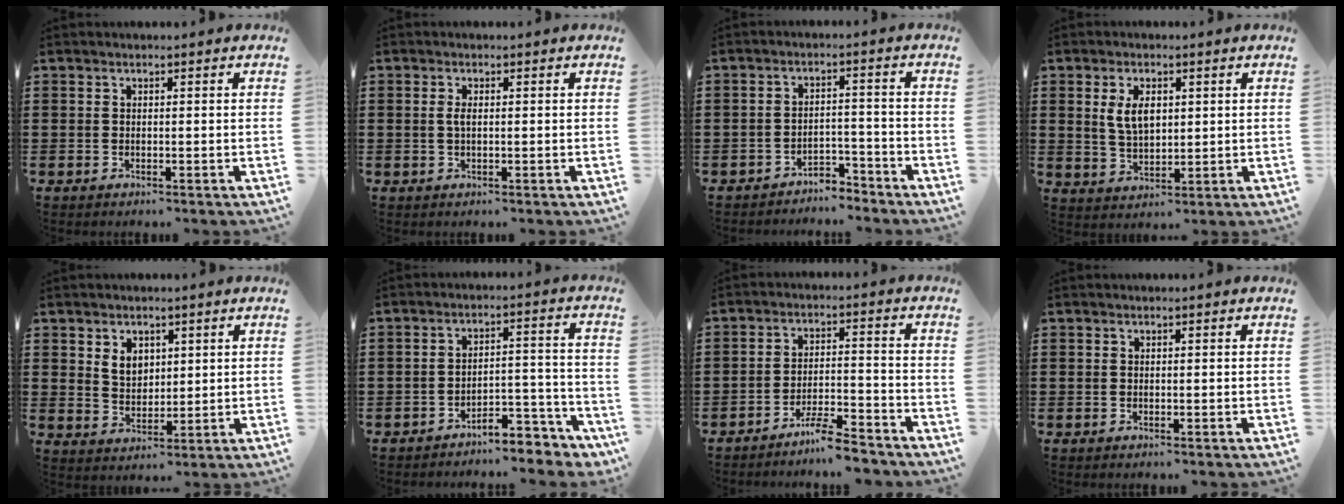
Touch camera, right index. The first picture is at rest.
{"total": 1.6, "force": [0.0, 0.5, 1.5], "torque": [-0.037, 0.000, -0.004]}
{"total": 3.7, "force": [-3.6, 0.4, 0.4], "torque": [-0.012, 0.004, -0.074]}
{"total": 5.0, "force": [1.3, 2.8, 3.9], "torque": [-0.078, 0.007, 0.021]}
{"total": 4.0, "force": [1.8, 2.9, 2.0], "torque": [-0.049, 0.011, 0.032]}
{"total": 5.5, "force": [-5.2, 1.1, 1.4], "torque": [-0.023, 0.013, -0.103]}
{"total": 5.8, "force": [-5.1, 0.3, 2.7], "torque": [-0.052, -0.001, -0.096]}
{"total": 0.0}